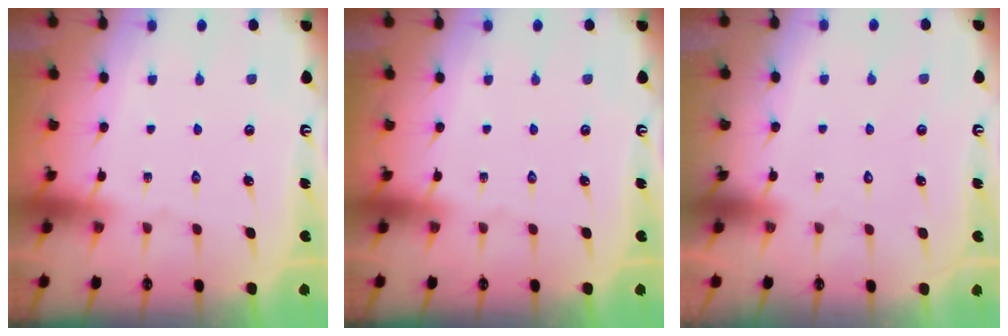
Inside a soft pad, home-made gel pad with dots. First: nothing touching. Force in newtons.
{"total": 0.0}
{"total": 1.6, "press": 1.6, "slide": 0.1}